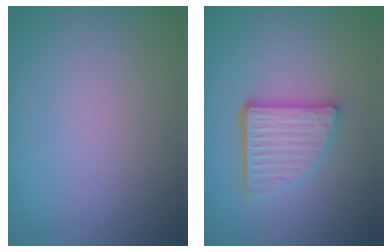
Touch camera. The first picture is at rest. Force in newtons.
{"total": 5.0, "press": 3.6, "slide": 3.6}